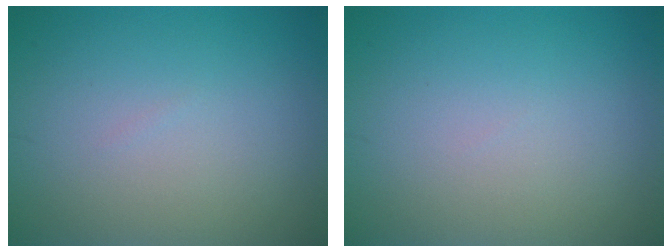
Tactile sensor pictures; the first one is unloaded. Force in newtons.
{"total": 0.0}